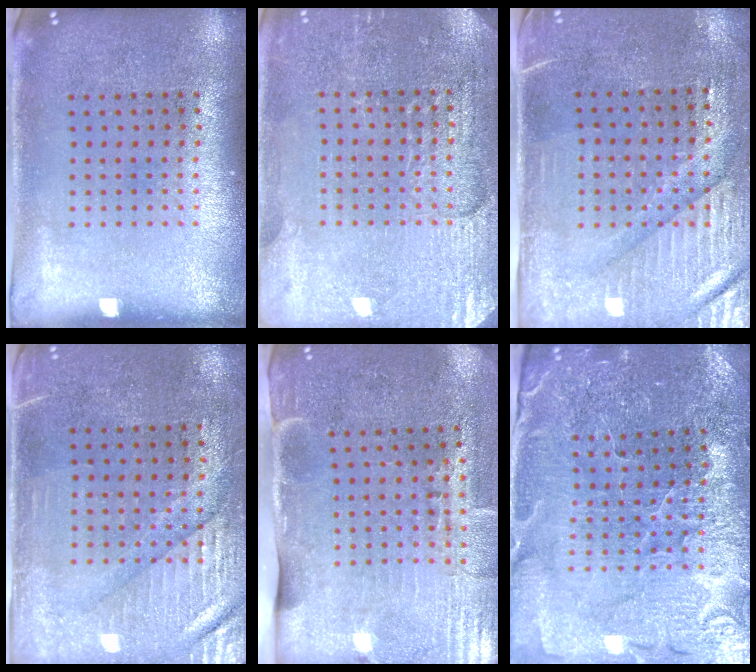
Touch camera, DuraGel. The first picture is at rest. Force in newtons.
{"total": 3.2, "press": 3.1, "slide": 0.6}
{"total": 3.4, "press": 3.1, "slide": 1.4}
{"total": 3.5, "press": 3.0, "slide": 1.8}
{"total": 4.5, "press": 3.7, "slide": 2.6}
{"total": 3.4, "press": 3.4, "slide": 0.3}